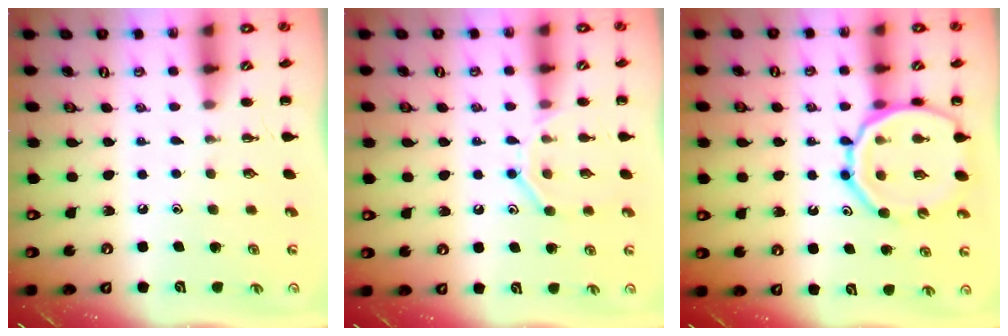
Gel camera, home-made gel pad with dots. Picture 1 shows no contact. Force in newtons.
{"total": 10.4, "press": 10.3, "slide": 1.6}
{"total": 16.0, "press": 15.8, "slide": 2.4}